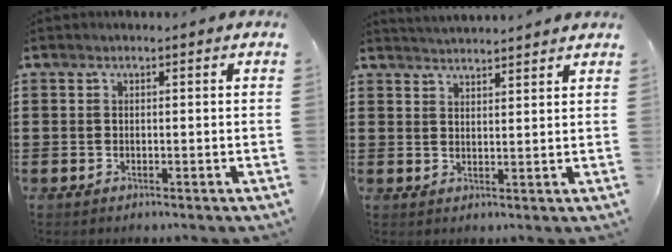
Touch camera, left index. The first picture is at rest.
{"total": 2.8, "force": [2.7, -0.5, -0.1], "torque": [-0.005, -0.010, 0.052]}